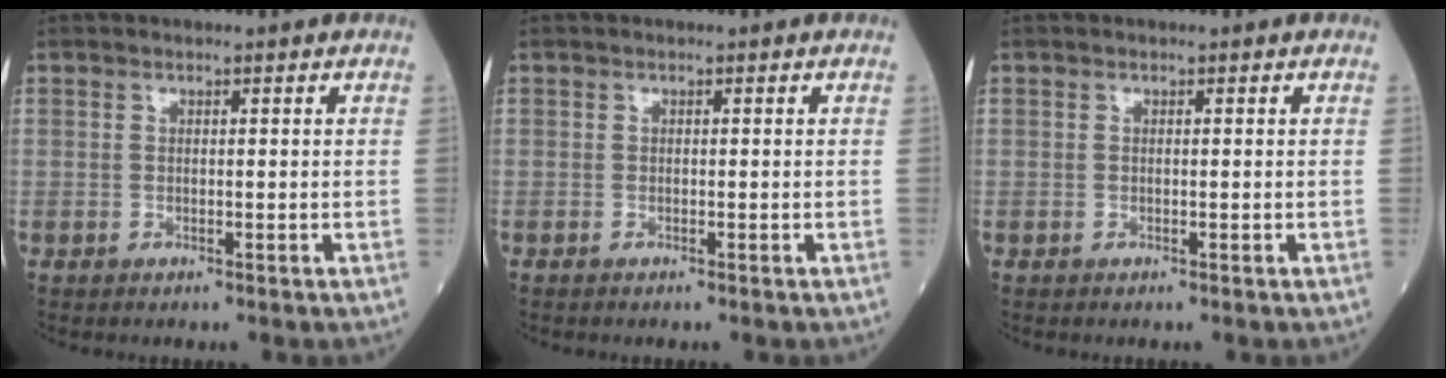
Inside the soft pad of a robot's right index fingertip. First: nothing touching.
{"total": 0.7, "force": [-0.4, 0.5, 0.4], "torque": [-0.021, 0.002, -0.005]}
{"total": 0.0}